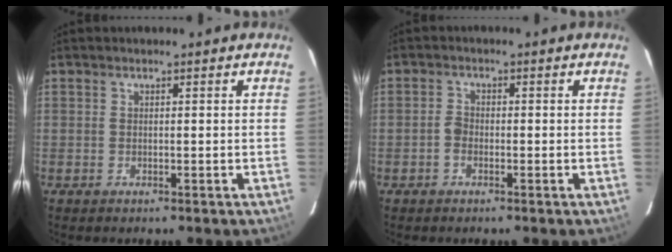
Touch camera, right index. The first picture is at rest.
{"total": 1.7, "force": [-0.8, 1.2, 0.9], "torque": [-0.018, 0.005, -0.018]}